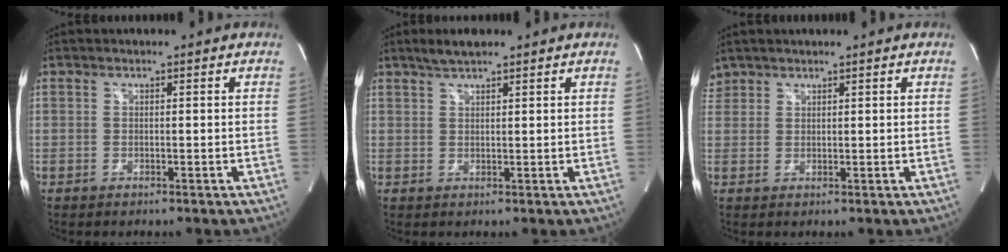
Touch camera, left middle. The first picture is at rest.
{"total": 3.2, "force": [2.5, 0.5, 1.8], "torque": [-0.044, 0.009, 0.049]}
{"total": 2.2, "force": [1.9, 1.1, -0.1], "torque": [0.003, 0.013, 0.037]}